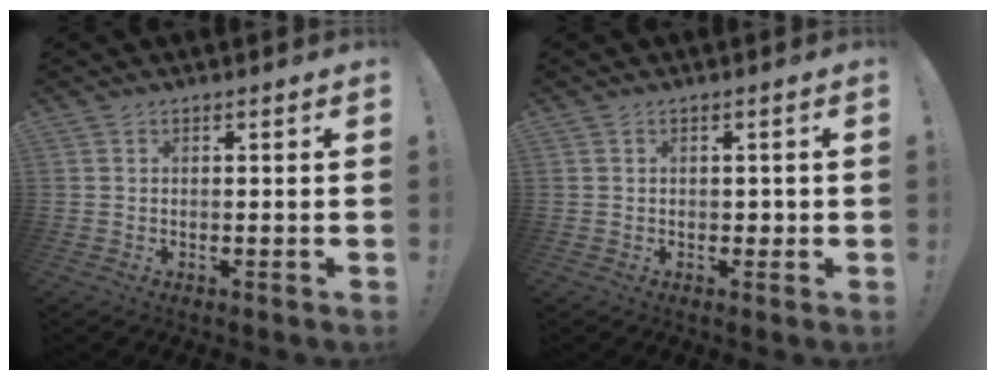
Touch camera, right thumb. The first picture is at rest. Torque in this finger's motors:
{"motor_torque": [0.12, 0.01, 0.16, -0.16, -0.01]}